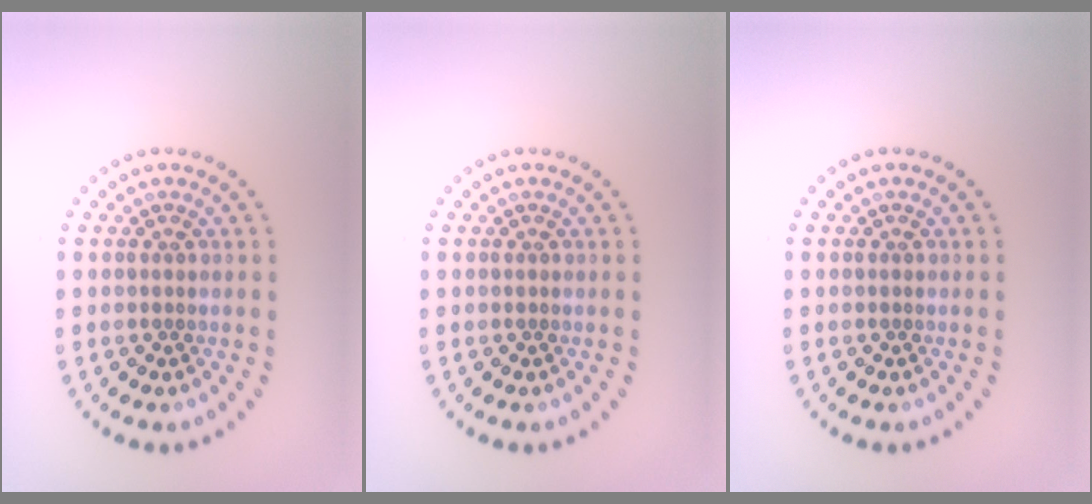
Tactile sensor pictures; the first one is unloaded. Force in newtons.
{"total": 0.0}
{"total": 0.0}